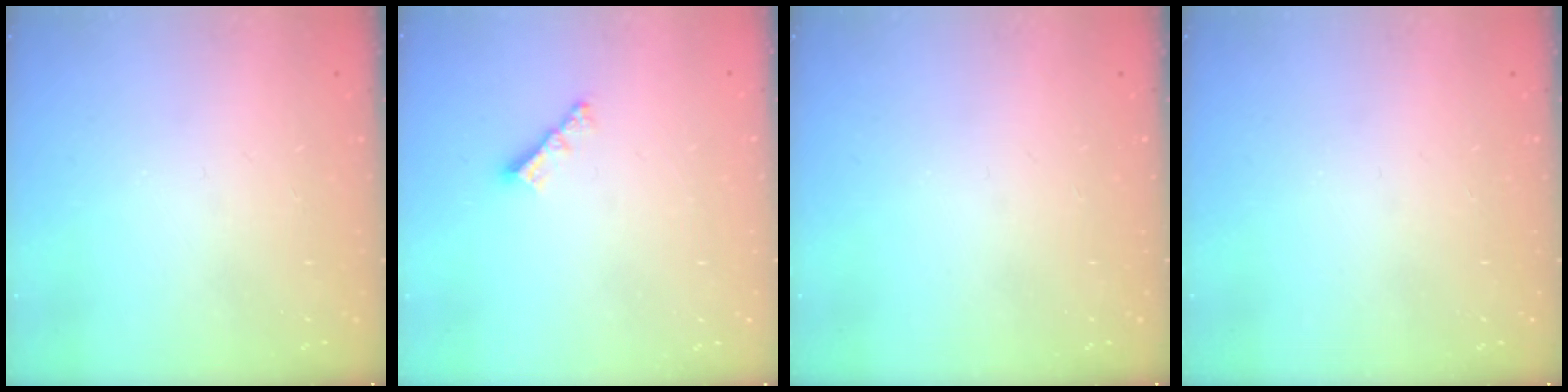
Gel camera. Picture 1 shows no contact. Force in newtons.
{"total": 3.8, "press": 3.8, "slide": 0.2}
{"total": 0.0}
{"total": 0.0}